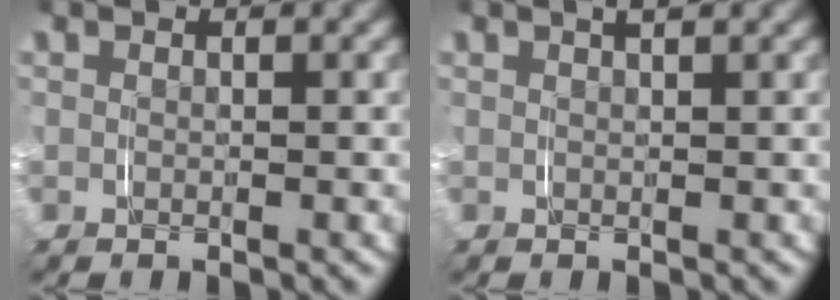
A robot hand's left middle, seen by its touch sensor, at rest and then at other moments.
{"total": 1.6, "force": [1.2, 0.1, 1.1], "torque": [-0.015, 0.010, 0.016]}